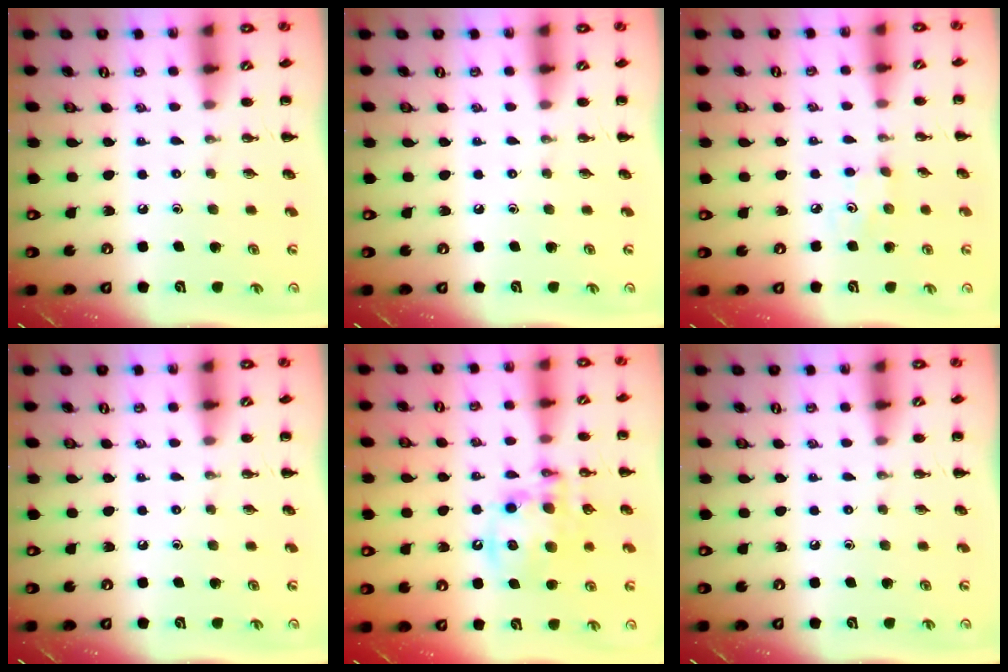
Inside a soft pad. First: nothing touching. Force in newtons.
{"total": 0.0}
{"total": 2.5, "press": 2.4, "slide": 0.7}
{"total": 0.0}
{"total": 13.9, "press": 13.6, "slide": 2.9}
{"total": 0.0}